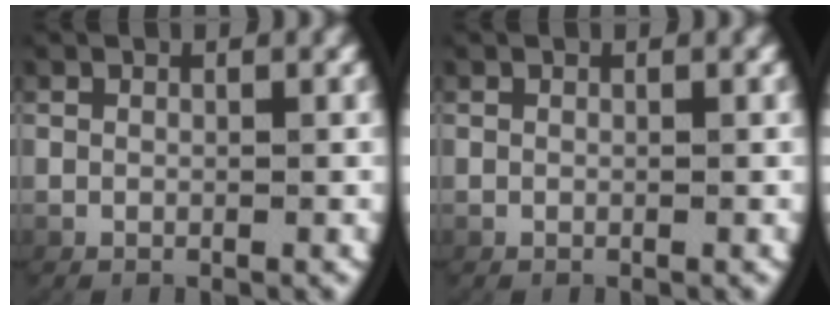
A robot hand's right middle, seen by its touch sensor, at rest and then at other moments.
{"total": 0.0}